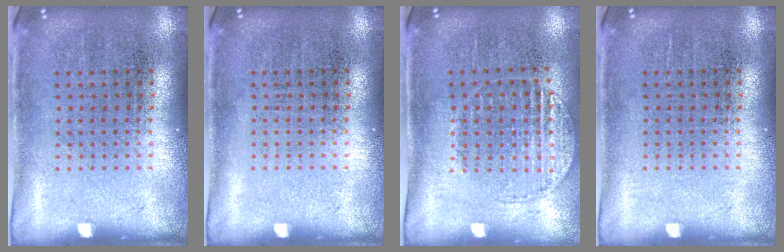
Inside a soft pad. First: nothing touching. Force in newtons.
{"total": 0.0}
{"total": 1.2, "press": 1.1, "slide": 0.4}
{"total": 0.0}